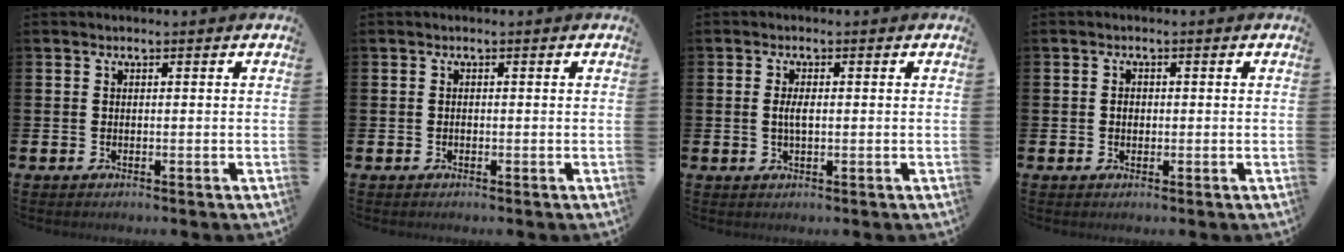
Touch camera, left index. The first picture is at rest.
{"total": 0.0}
{"total": 2.3, "force": [0.1, 0.9, 2.2], "torque": [-0.036, 0.000, -0.002]}
{"total": 1.2, "force": [0.0, 1.0, 0.6], "torque": [0.001, 0.002, -0.005]}